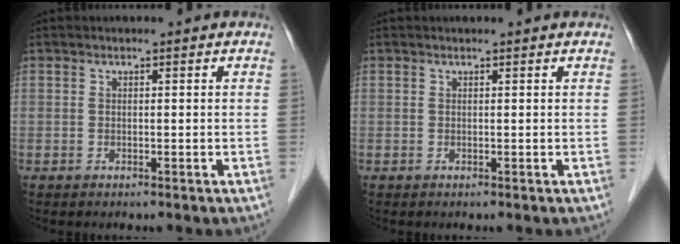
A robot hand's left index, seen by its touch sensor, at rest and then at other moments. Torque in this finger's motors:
{"motor_torque": [0.01, 0.00, -0.02, -0.01]}